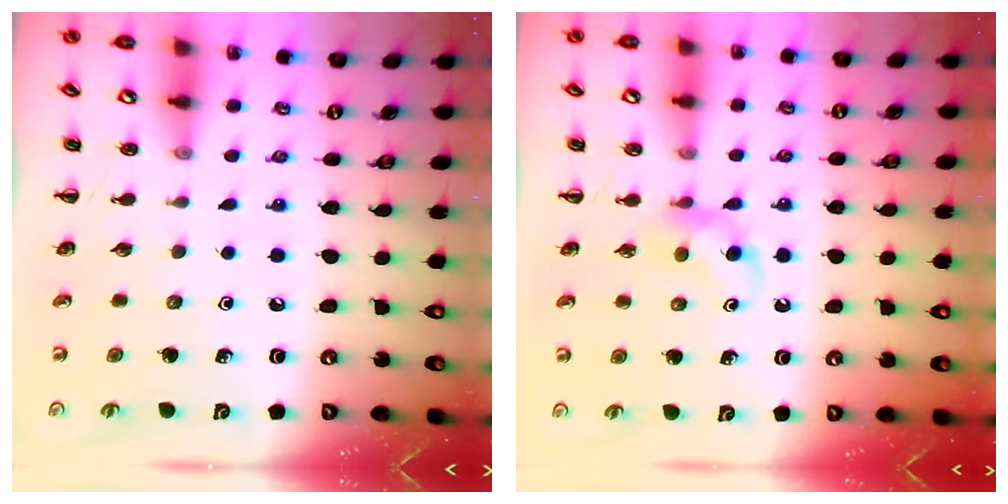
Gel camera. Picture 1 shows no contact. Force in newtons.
{"total": 3.7, "press": 3.5, "slide": 1.2}